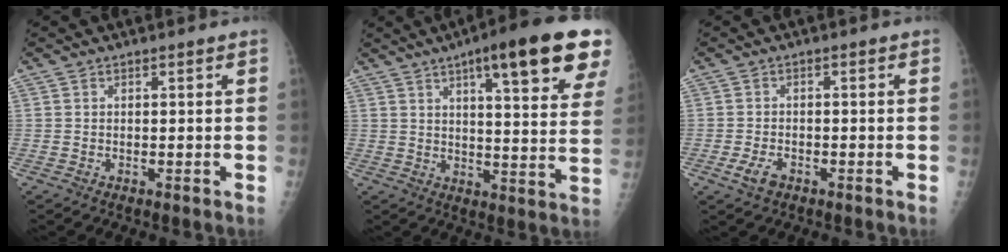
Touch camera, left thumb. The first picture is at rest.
{"total": 21.7, "force": [11.6, 4.5, 17.8], "torque": [-0.224, -0.029, 0.151]}
{"total": 3.3, "force": [-1.7, 1.9, 2.0], "torque": [-0.040, 0.005, -0.030]}